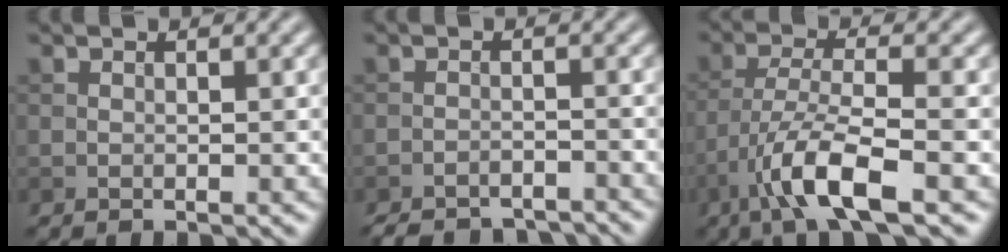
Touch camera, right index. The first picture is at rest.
{"total": 5.9, "force": [-5.6, 1.3, 1.0], "torque": [-0.012, -0.008, -0.081]}
{"total": 6.7, "force": [-3.6, 1.6, 5.4], "torque": [-0.102, 0.002, -0.075]}